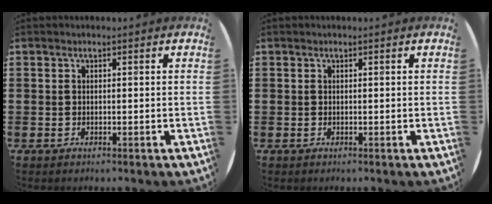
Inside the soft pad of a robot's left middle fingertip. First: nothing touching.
{"total": 0.0}